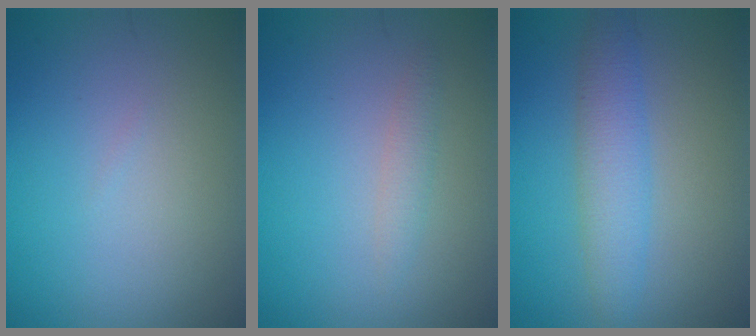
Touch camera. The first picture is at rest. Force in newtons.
{"total": 1.2, "press": 1.2, "slide": 0.0}
{"total": 3.4, "press": 3.4, "slide": 0.1}